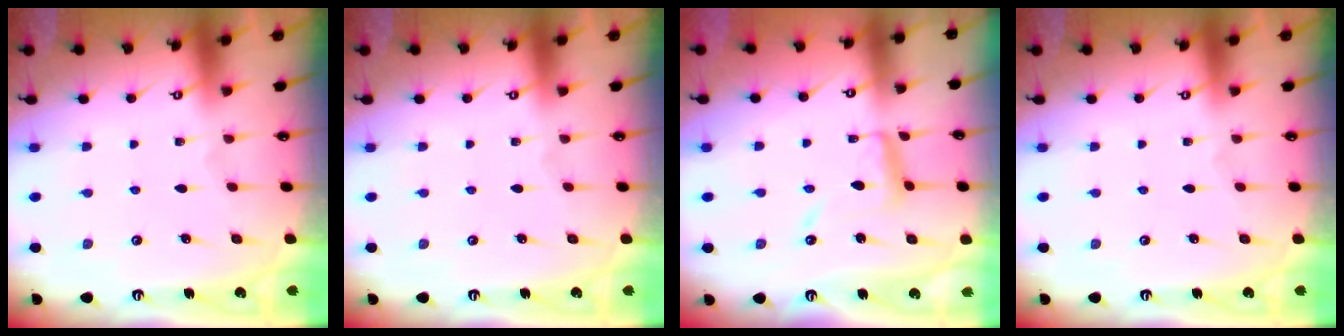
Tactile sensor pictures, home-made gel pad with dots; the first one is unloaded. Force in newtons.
{"total": 0.0}
{"total": 10.6, "press": 10.6, "slide": 1.0}
{"total": 0.0}